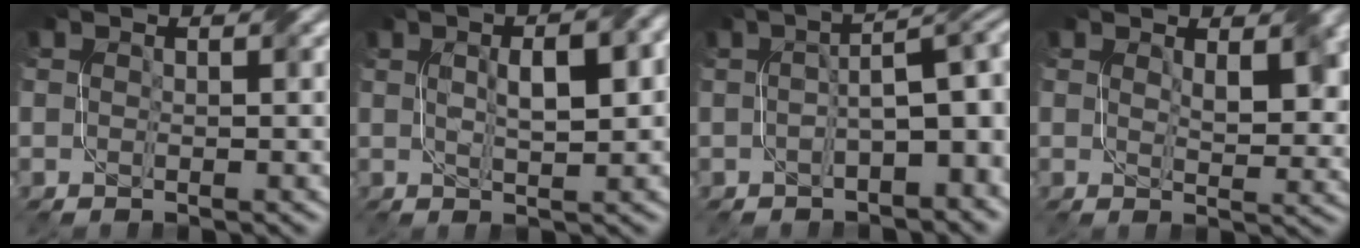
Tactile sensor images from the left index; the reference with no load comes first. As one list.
[{"total": 5.7, "force": [1.5, 1.9, 5.1], "torque": [-0.057, 0.024, 0.022]}, {"total": 6.7, "force": [-0.4, 2.6, 6.2], "torque": [-0.083, 0.013, -0.001]}, {"total": 3.9, "force": [1.8, 1.7, 3.1], "torque": [-0.043, -0.001, 0.040]}]